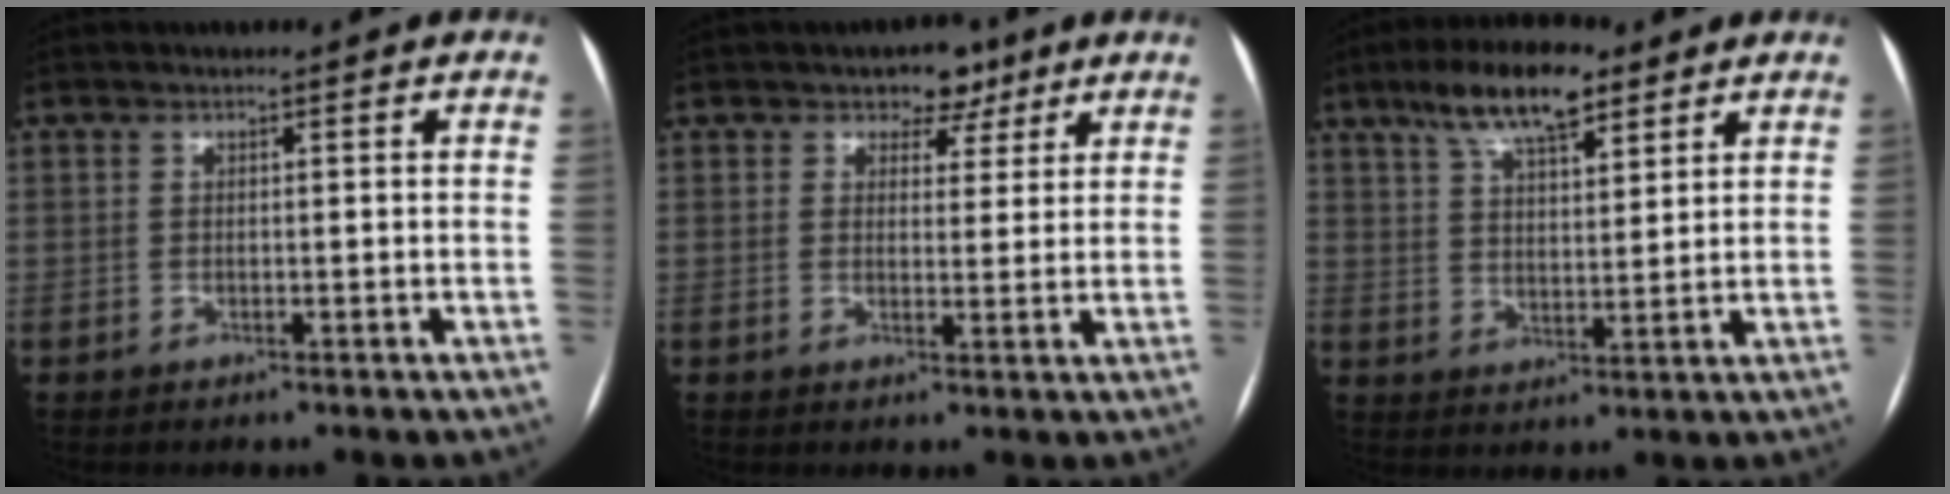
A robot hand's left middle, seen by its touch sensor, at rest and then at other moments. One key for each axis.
{"total": 4.3, "fx": 2.8, "fy": 2.8, "fz": 1.5, "tx": -0.008, "ty": 0.004, "tz": 0.038}
{"total": 10.5, "fx": 7.0, "fy": 3.2, "fz": 7.0, "tx": -0.126, "ty": 0.016, "tz": 0.123}